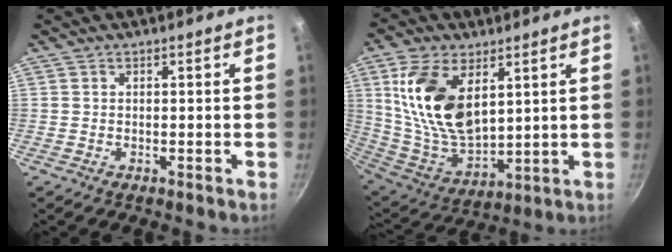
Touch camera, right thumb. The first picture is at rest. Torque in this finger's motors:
{"motor_torque": [0.73, 3.00, 1.86, 0.26, 0.34]}